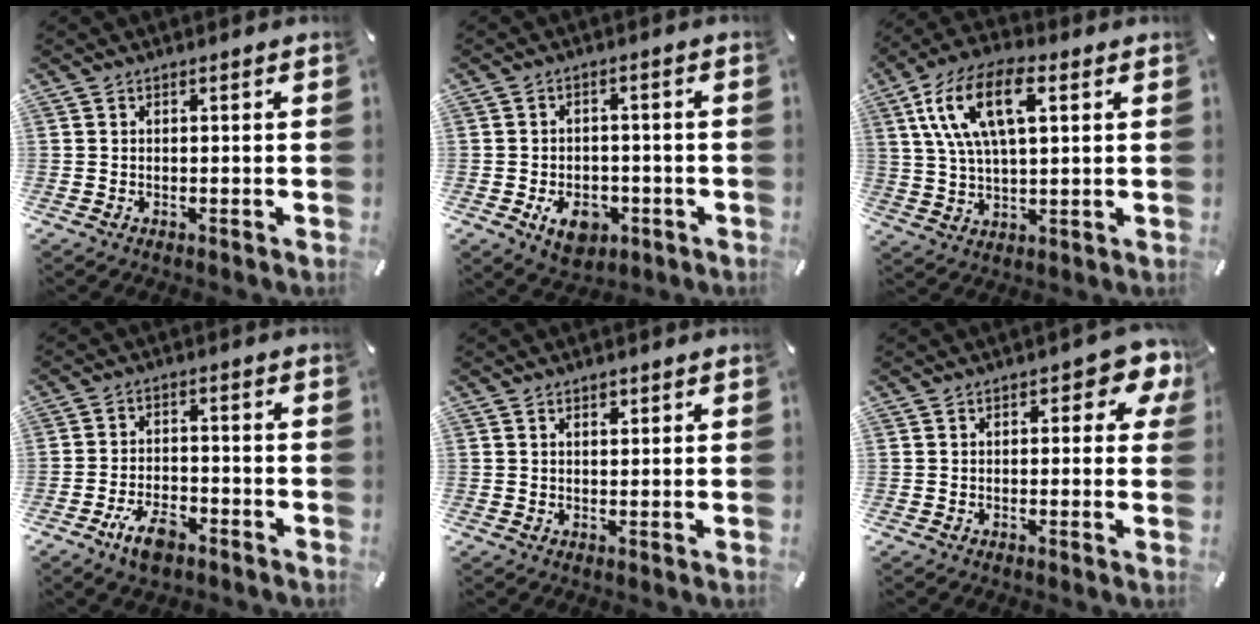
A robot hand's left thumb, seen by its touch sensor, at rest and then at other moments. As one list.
[{"total": 7.6, "force": [-3.0, 5.3, 4.5], "torque": [-0.078, 0.006, -0.054]}, {"total": 14.7, "force": [5.4, 7.1, 11.7], "torque": [-0.256, 0.011, 0.094]}, {"total": 6.9, "force": [-4.4, 3.3, 4.2], "torque": [-0.086, 0.018, -0.081]}, {"total": 1.6, "force": [0.9, 1.0, 0.9], "torque": [-0.011, -0.001, 0.015]}, {"total": 5.7, "force": [1.9, 2.8, 4.6], "torque": [-0.061, -0.001, 0.026]}]